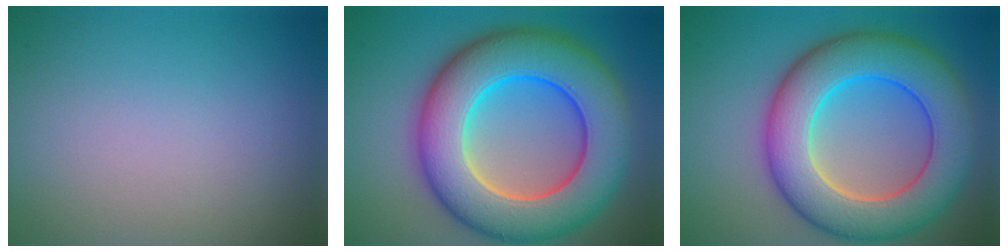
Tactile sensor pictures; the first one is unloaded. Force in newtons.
{"total": 12.9, "press": 12.9, "slide": 0.4}
{"total": 10.5, "press": 10.5, "slide": 0.1}